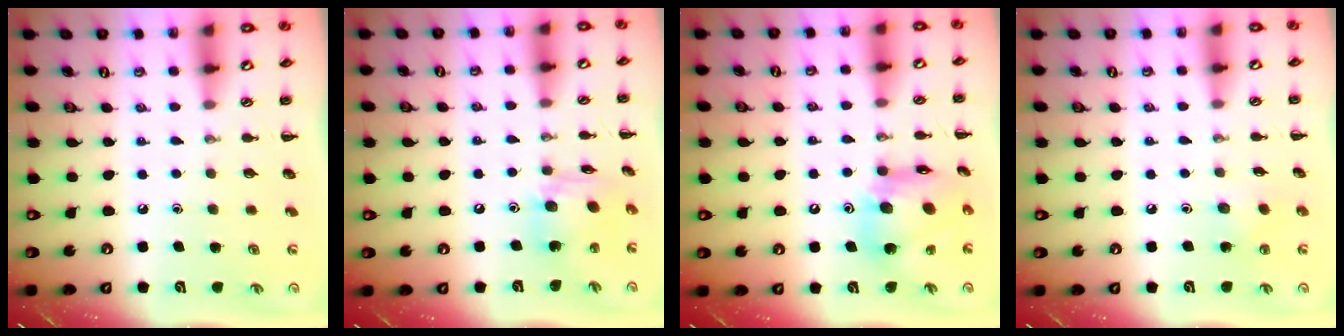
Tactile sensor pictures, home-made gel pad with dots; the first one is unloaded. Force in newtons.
{"total": 11.1, "press": 11.1, "slide": 1.0}
{"total": 14.8, "press": 14.7, "slide": 2.3}
{"total": 6.2, "press": 6.1, "slide": 1.2}